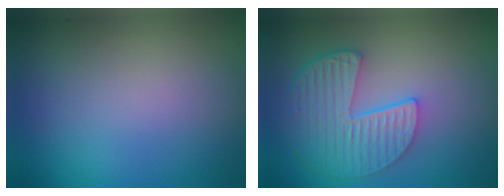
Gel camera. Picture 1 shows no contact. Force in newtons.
{"total": 6.2, "press": 4.8, "slide": 3.9}